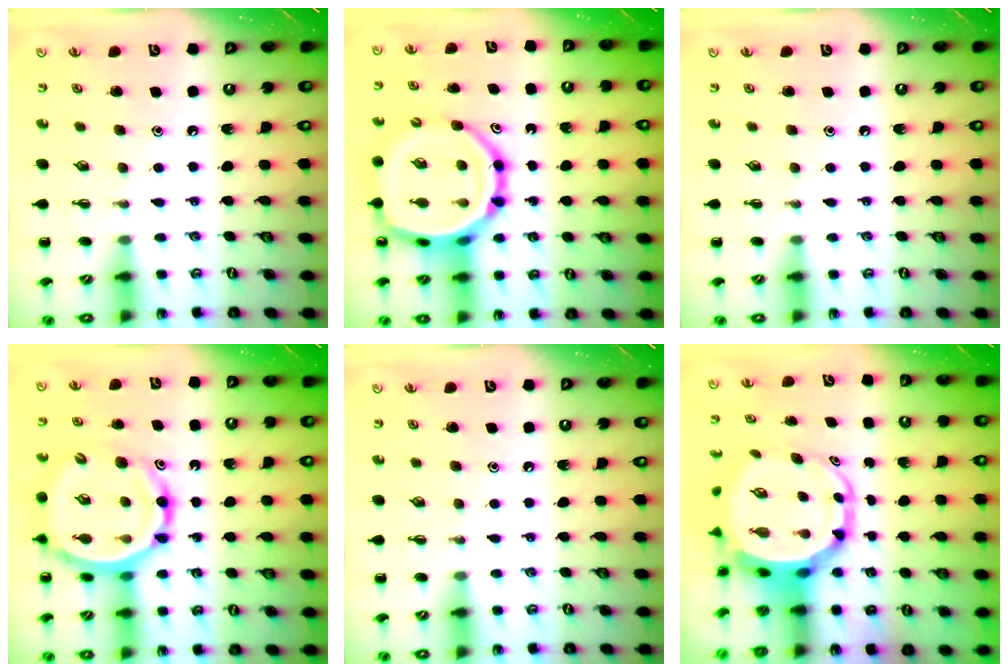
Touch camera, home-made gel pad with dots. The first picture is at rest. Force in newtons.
{"total": 17.1, "press": 16.7, "slide": 3.6}
{"total": 0.0}
{"total": 14.7, "press": 14.1, "slide": 4.2}
{"total": 0.0}
{"total": 7.8, "press": 7.5, "slide": 2.0}